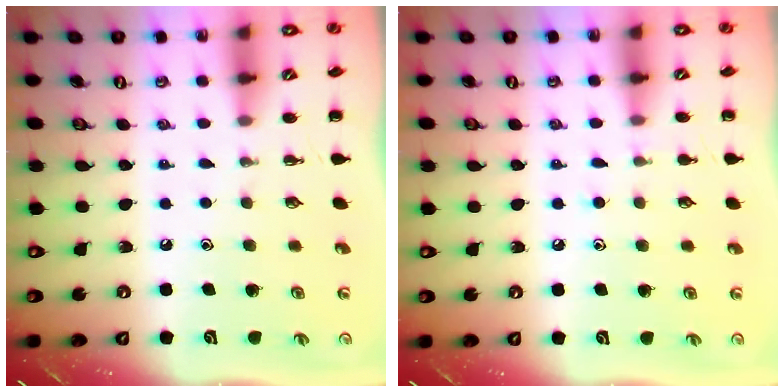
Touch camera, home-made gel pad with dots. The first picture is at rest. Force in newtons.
{"total": 4.5, "press": 4.1, "slide": 1.6}